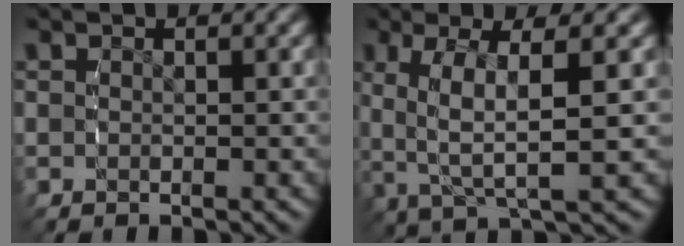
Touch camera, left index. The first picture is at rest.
{"total": 5.3, "force": [0.5, 1.6, 5.1], "torque": [-0.093, 0.000, 0.014]}